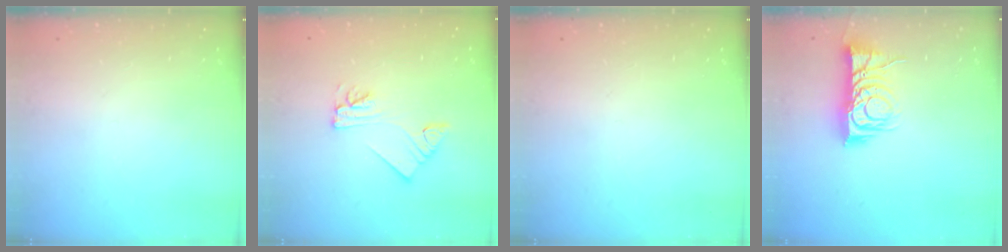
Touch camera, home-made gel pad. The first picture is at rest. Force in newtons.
{"total": 5.4, "press": 5.4, "slide": 0.6}
{"total": 0.0}
{"total": 9.7, "press": 9.7, "slide": 0.6}